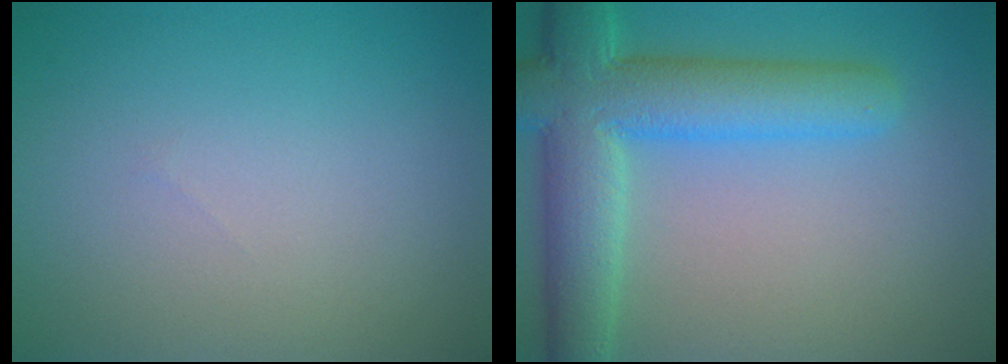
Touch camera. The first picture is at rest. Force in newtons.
{"total": 8.5, "press": 8.5, "slide": 0.7}